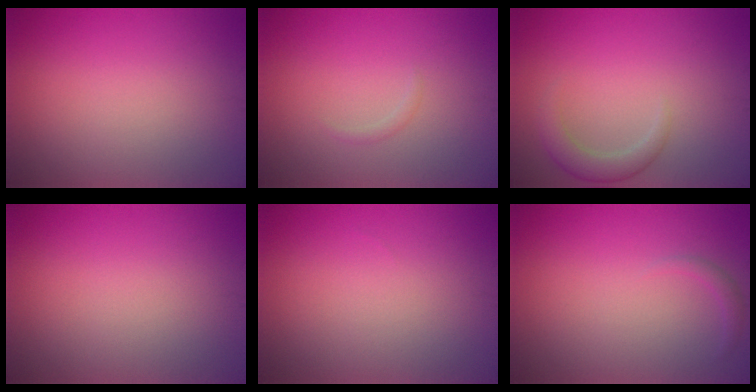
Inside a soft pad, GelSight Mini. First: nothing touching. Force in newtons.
{"total": 0.6, "press": 0.6, "slide": 0.0}
{"total": 2.4, "press": 2.3, "slide": 0.3}
{"total": 0.0}
{"total": 0.0}
{"total": 0.8, "press": 0.8, "slide": 0.1}